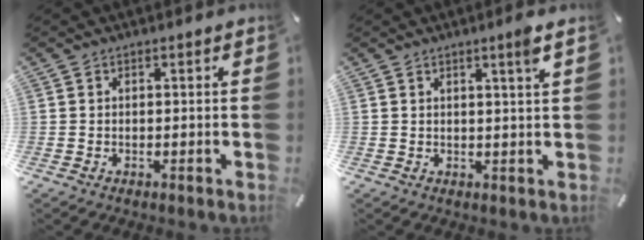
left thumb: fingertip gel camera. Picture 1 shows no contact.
{"total": 3.5, "force": [2.0, -0.2, 2.9], "torque": [-0.051, -0.007, 0.031]}